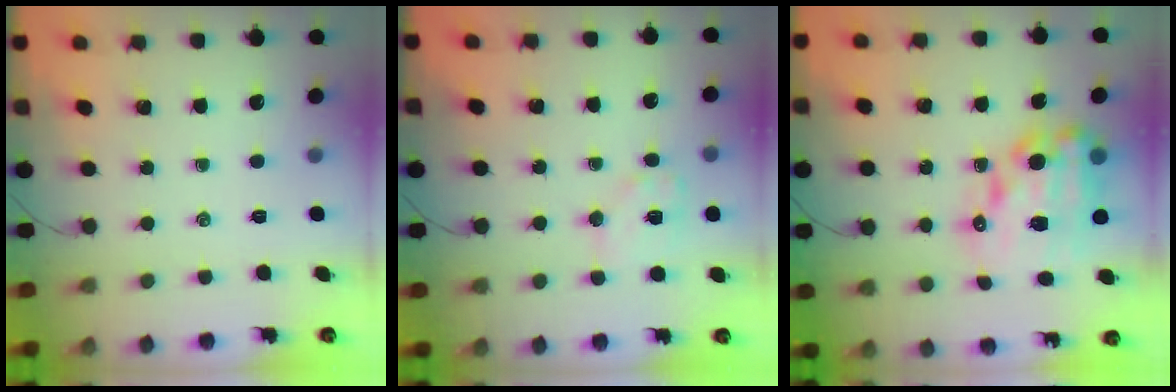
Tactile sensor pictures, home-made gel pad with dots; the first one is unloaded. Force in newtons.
{"total": 8.1, "press": 8.0, "slide": 1.0}
{"total": 17.1, "press": 16.7, "slide": 3.8}